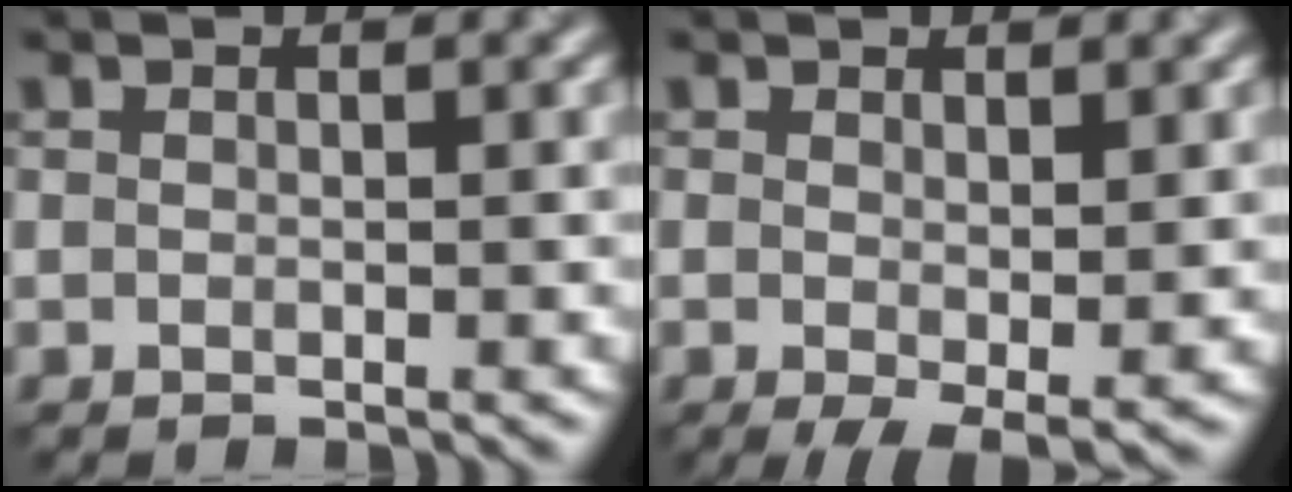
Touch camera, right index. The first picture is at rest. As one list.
[{"total": 2.6, "force": [-0.2, 1.0, 2.3], "torque": [-0.039, -0.011, -0.001]}]